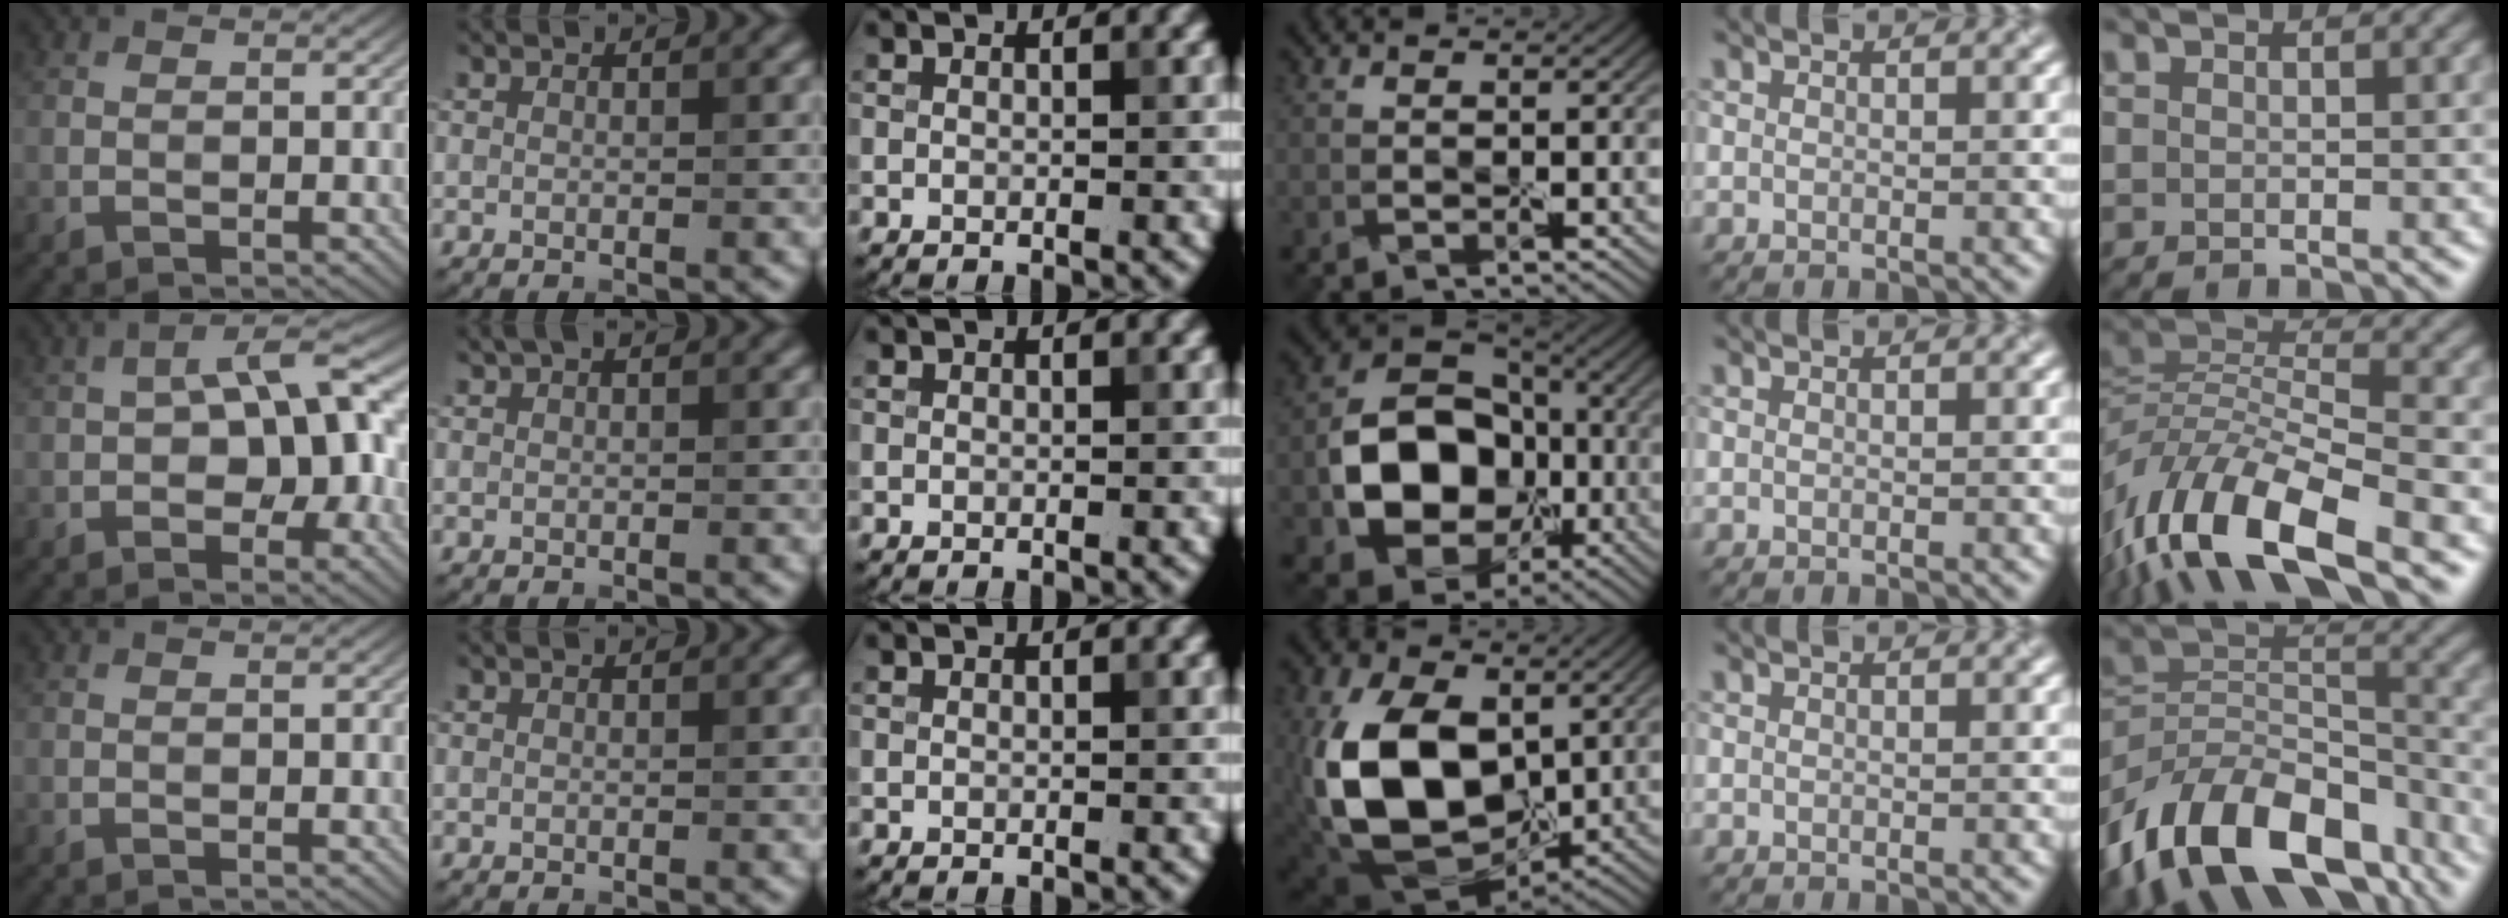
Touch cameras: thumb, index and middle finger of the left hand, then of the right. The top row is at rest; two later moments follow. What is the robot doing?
{"motion": "peel", "object": "plastic screen protector"}